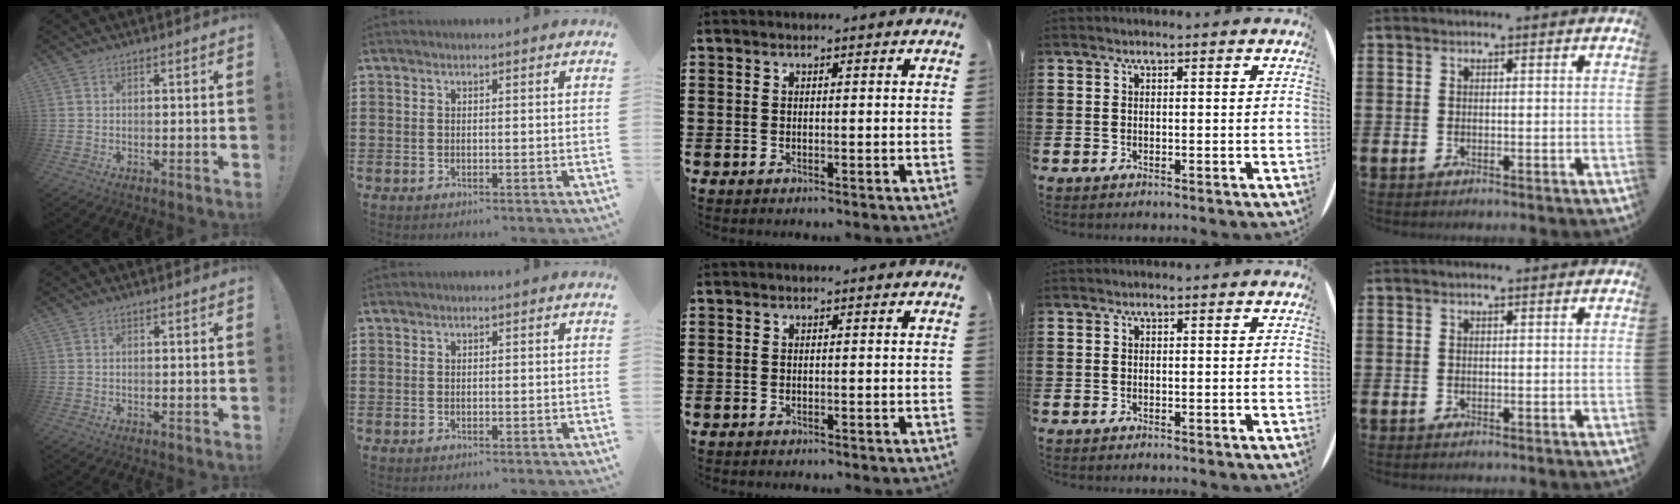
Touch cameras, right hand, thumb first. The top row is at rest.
{}